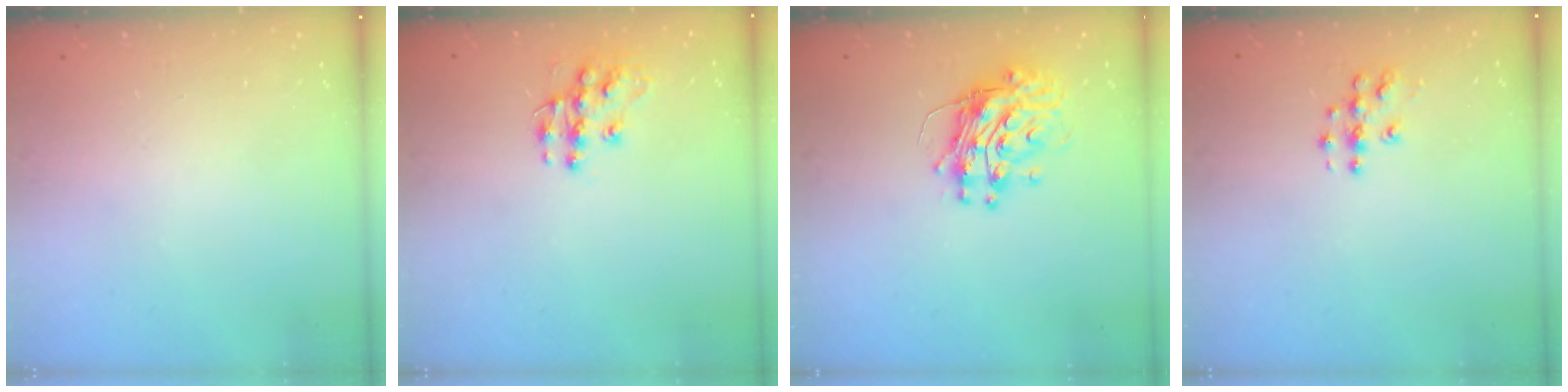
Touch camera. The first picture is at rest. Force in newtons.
{"total": 10.0, "press": 10.0, "slide": 0.6}
{"total": 12.0, "press": 11.9, "slide": 1.2}
{"total": 6.1, "press": 6.1, "slide": 0.3}